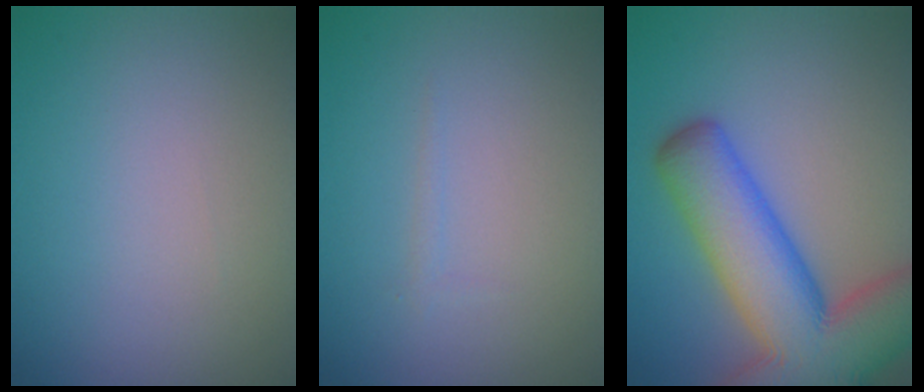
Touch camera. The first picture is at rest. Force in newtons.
{"total": 0.6, "press": 0.5, "slide": 0.1}
{"total": 13.4, "press": 13.3, "slide": 0.7}